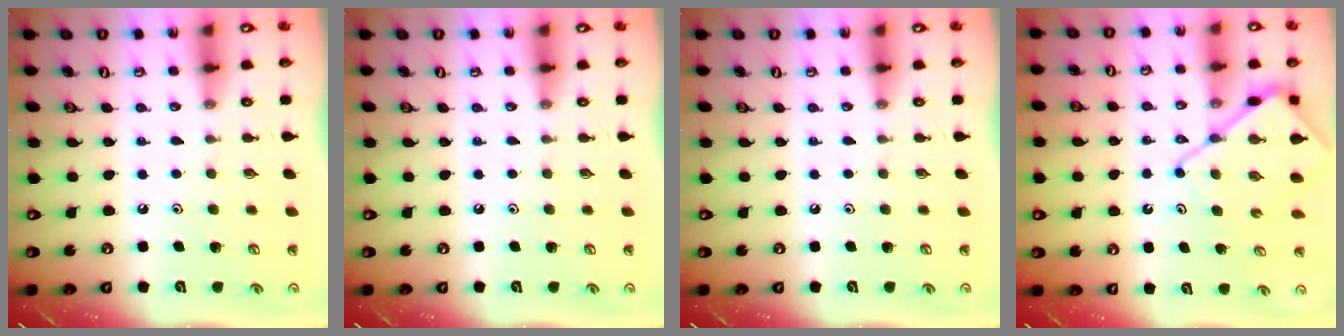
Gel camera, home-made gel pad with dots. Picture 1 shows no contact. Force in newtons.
{"total": 0.0}
{"total": 0.0}
{"total": 10.7, "press": 10.6, "slide": 1.0}